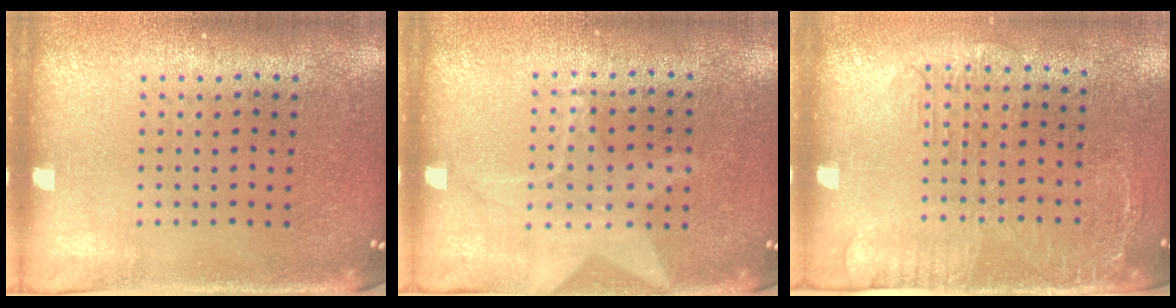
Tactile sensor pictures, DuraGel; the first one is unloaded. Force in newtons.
{"total": 1.3, "press": 1.2, "slide": 0.3}
{"total": 1.6, "press": 1.2, "slide": 1.1}